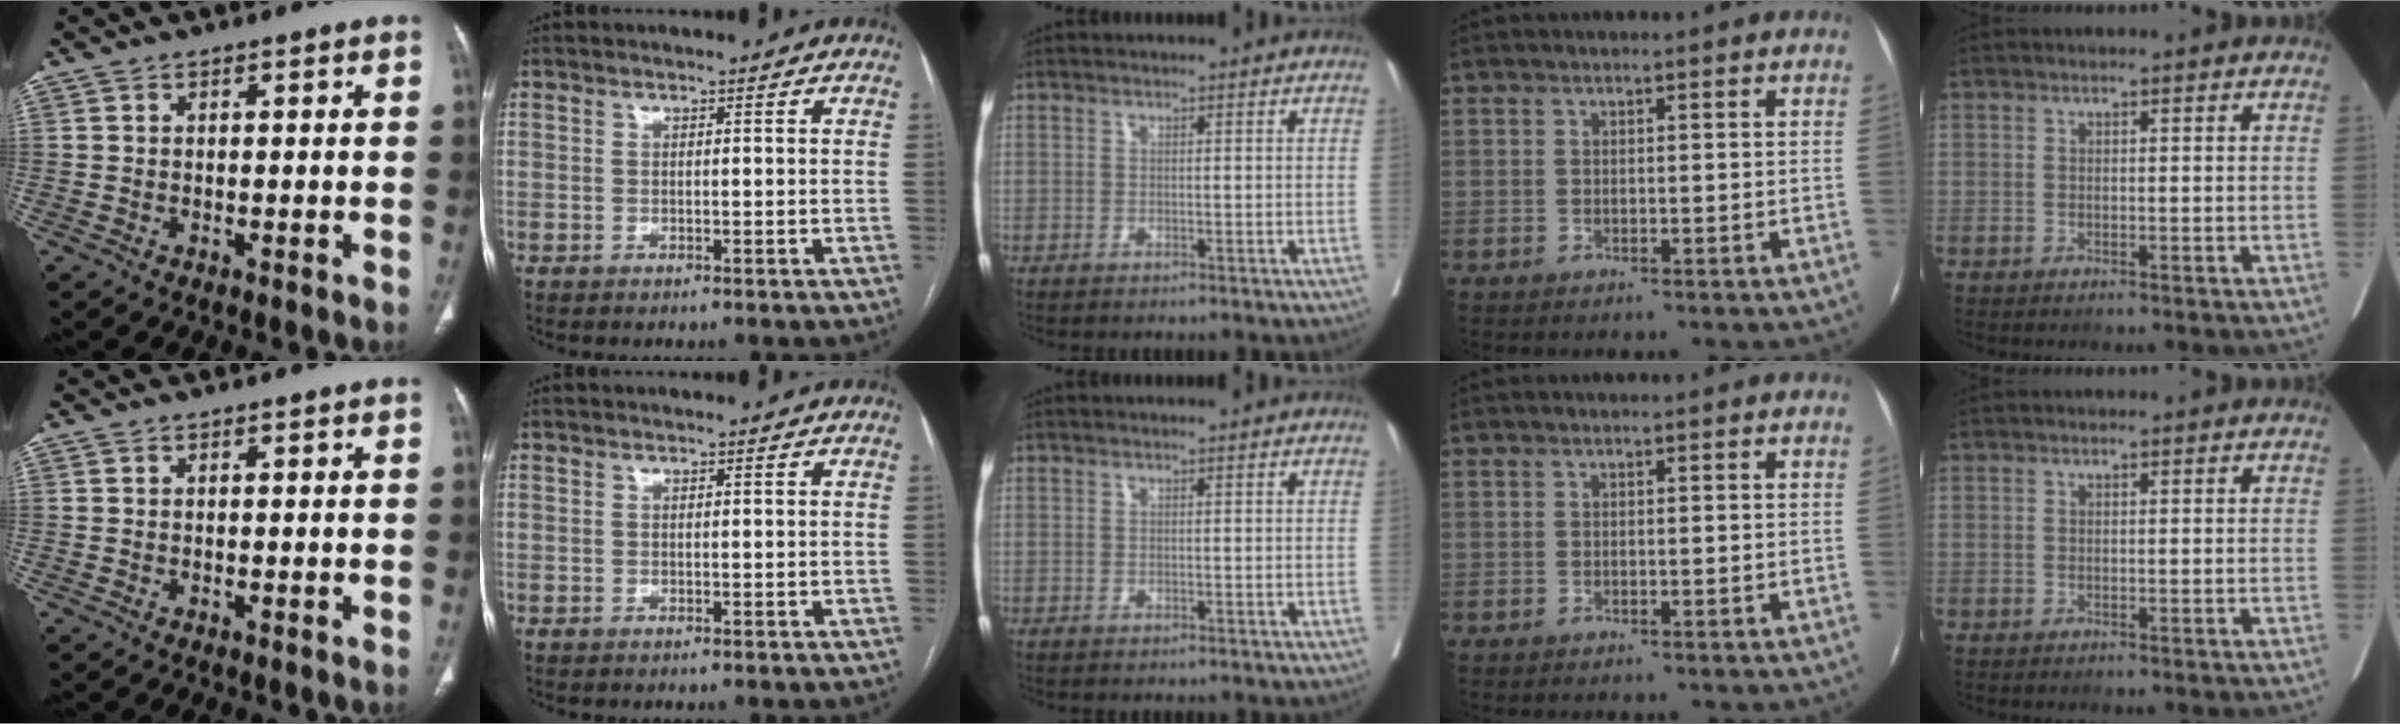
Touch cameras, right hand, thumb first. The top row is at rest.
{}